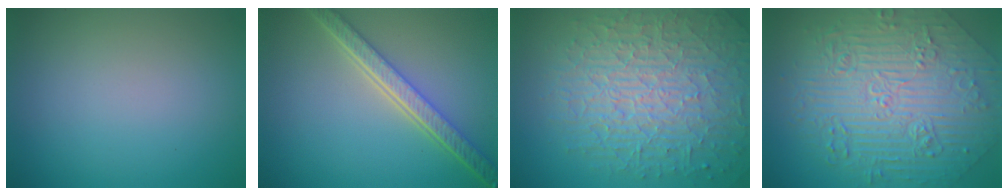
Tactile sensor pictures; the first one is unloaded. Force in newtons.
{"total": 5.5, "press": 4.1, "slide": 3.6}
{"total": 10.3, "press": 6.8, "slide": 7.7}
{"total": 11.1, "press": 7.5, "slide": 8.1}